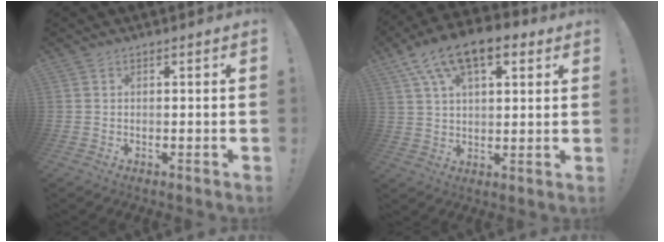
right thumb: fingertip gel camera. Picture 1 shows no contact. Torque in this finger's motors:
{"motor_torque": [1.22, 1.79, 0.33, 0.22, 0.16]}